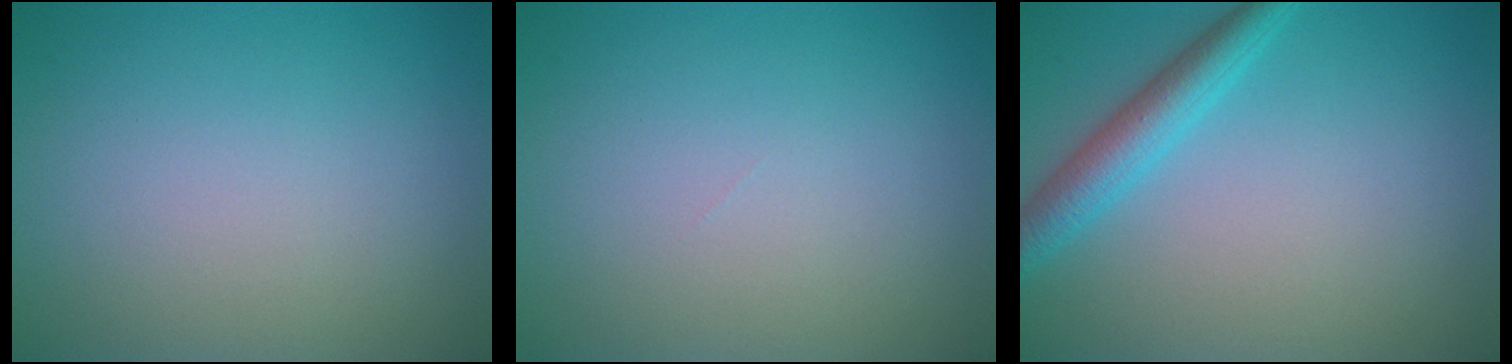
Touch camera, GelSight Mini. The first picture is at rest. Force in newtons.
{"total": 0.0}
{"total": 3.4, "press": 3.4, "slide": 0.2}